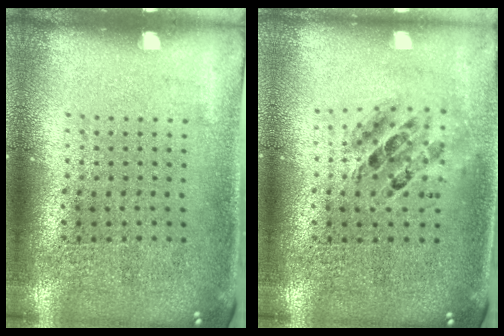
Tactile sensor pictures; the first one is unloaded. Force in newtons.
{"total": 0.8, "press": 0.8, "slide": 0.0}